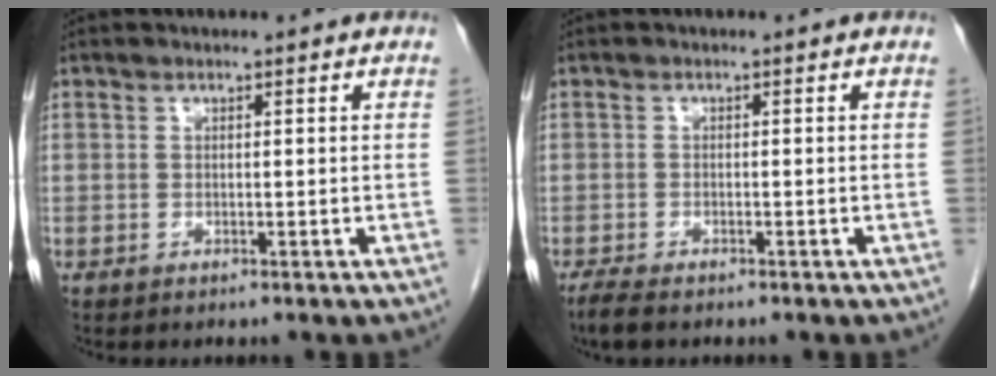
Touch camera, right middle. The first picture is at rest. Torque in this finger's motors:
{"motor_torque": [0.60, -0.19, -0.02, 0.02]}